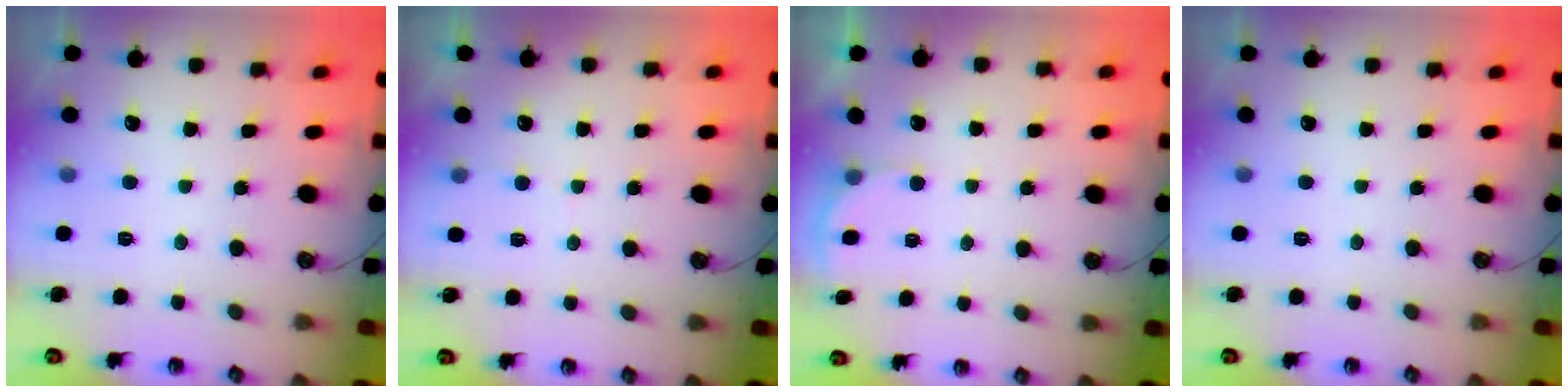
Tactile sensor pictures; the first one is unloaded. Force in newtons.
{"total": 2.3, "press": 2.3, "slide": 0.3}
{"total": 2.3, "press": 2.3, "slide": 0.5}
{"total": 0.0}